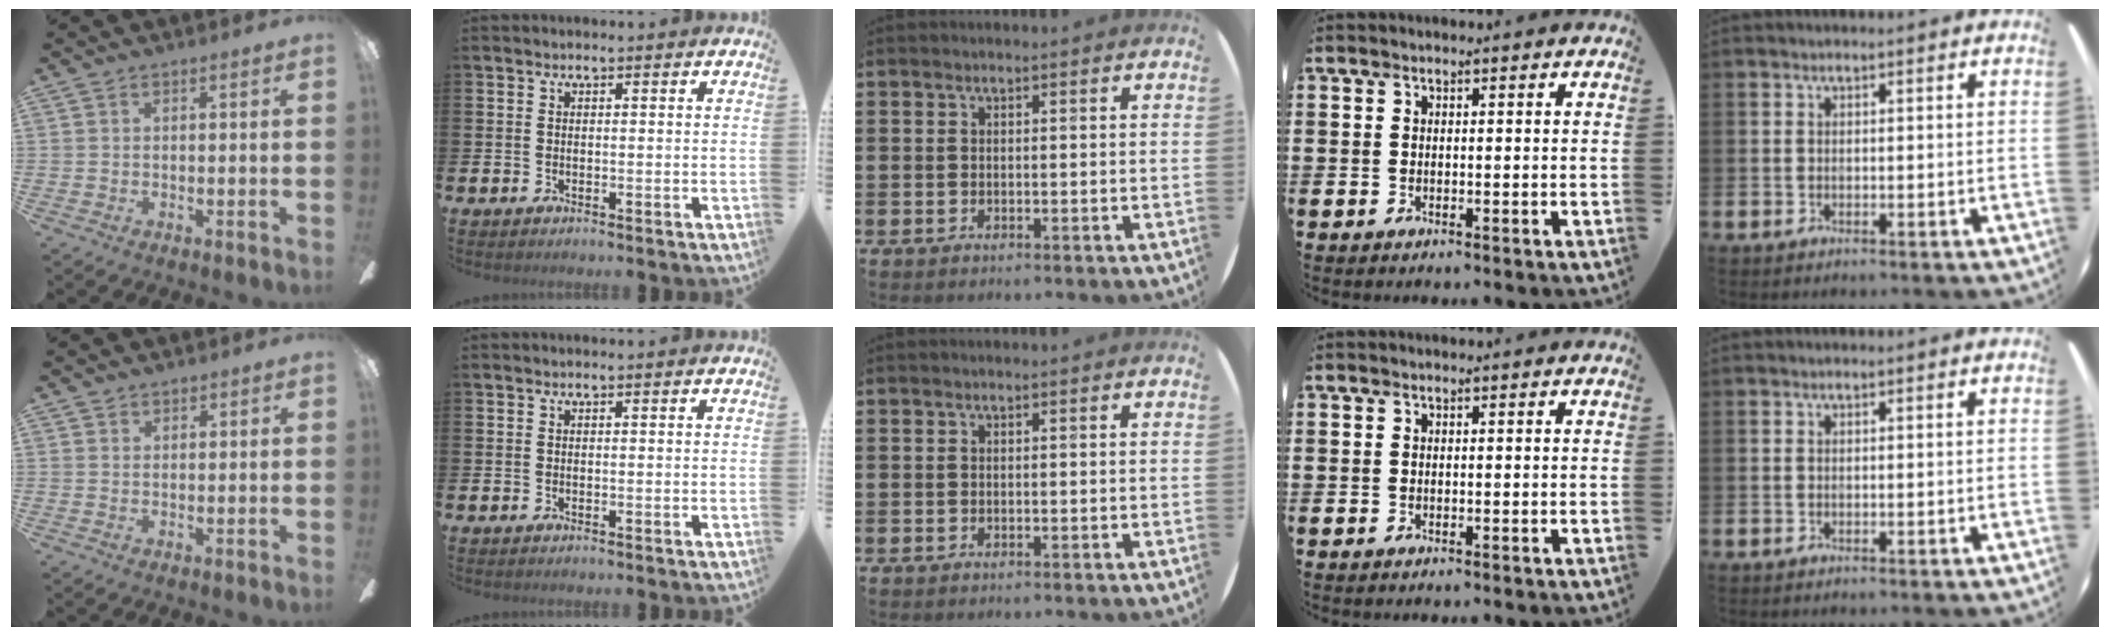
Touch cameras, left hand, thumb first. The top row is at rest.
{"thumb": {"total": 1.0, "force": [1.0, 0.4, 0.1], "torque": [-0.001, 0.000, 0.019]}}